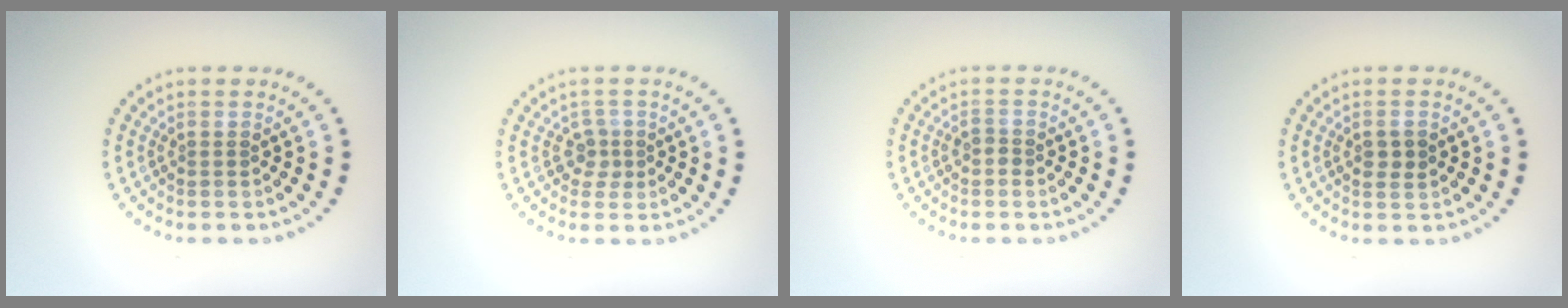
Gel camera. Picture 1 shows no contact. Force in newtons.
{"total": 1.7, "press": 1.3, "slide": 1.2}
{"total": 0.9, "press": 0.8, "slide": 0.5}
{"total": 1.6, "press": 1.6, "slide": 0.1}